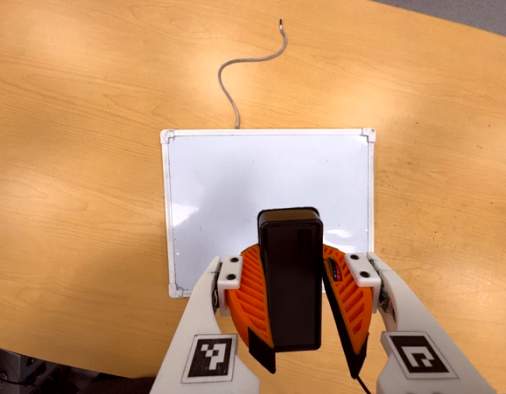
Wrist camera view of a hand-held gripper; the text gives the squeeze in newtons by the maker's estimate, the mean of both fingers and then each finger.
{"total": 8.9, "left": 9.5, "right": 8.4}